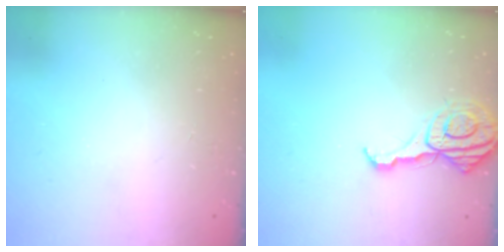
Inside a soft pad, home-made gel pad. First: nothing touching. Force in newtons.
{"total": 11.1, "press": 11.1, "slide": 1.1}